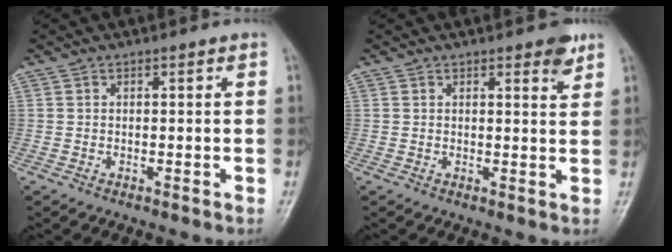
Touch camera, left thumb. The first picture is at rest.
{"total": 3.2, "force": [2.2, 1.0, 2.2], "torque": [-0.023, -0.013, 0.026]}